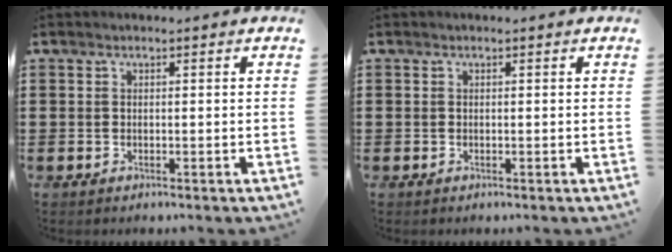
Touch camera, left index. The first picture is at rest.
{"total": 0.0}